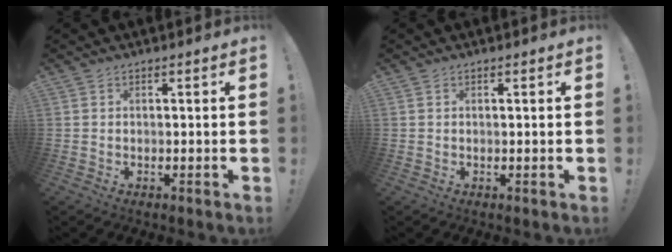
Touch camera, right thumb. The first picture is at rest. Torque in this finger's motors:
{"motor_torque": [0.05, -0.10, -0.20, 0.08, -0.02]}